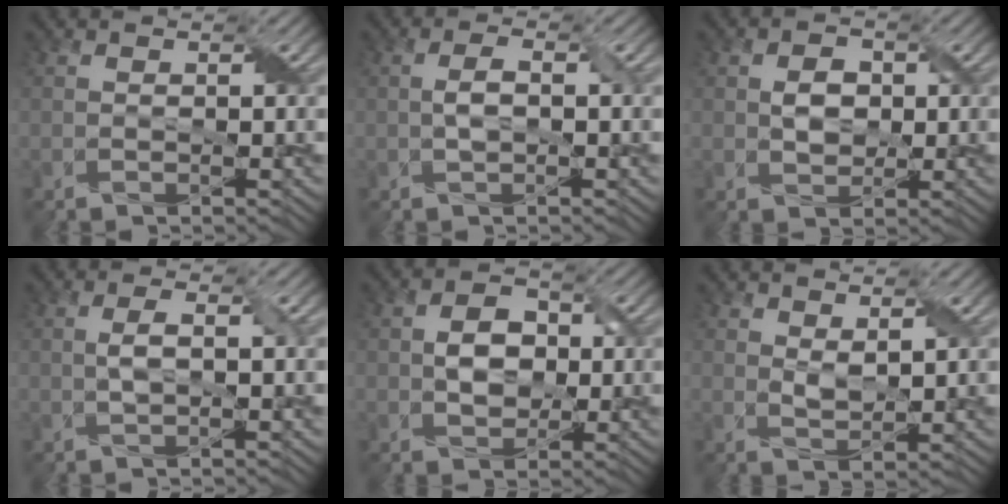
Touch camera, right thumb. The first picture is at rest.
{"total": 2.4, "force": [-0.1, 1.0, 2.1], "torque": [-0.048, 0.004, -0.001]}
{"total": 3.2, "force": [0.3, 2.4, 2.2], "torque": [-0.048, 0.001, 0.003]}
{"total": 2.1, "force": [0.1, 0.5, 2.0], "torque": [-0.046, 0.006, 0.003]}
{"total": 4.3, "force": [0.0, 3.2, 2.9], "torque": [-0.056, 0.002, -0.004]}
{"total": 2.0, "force": [1.3, 0.7, 1.3], "torque": [-0.033, -0.004, 0.029]}